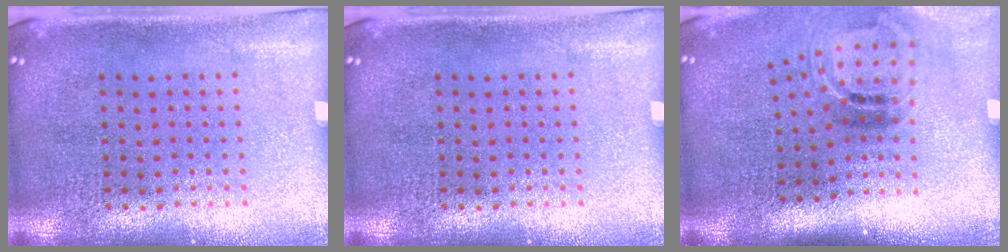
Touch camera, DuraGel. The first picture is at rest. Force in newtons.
{"total": 0.0}
{"total": 1.8, "press": 1.1, "slide": 1.4}